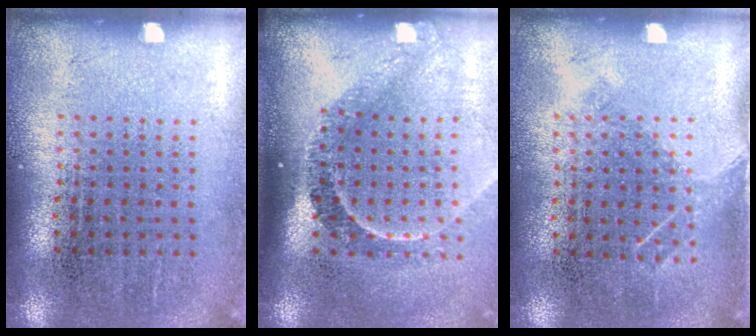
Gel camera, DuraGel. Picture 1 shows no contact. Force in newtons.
{"total": 2.2, "press": 1.5, "slide": 1.5}
{"total": 1.1, "press": 0.8, "slide": 0.6}